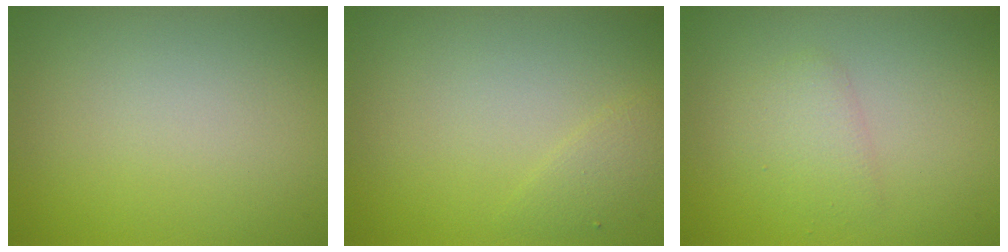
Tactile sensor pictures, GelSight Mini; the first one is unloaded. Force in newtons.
{"total": 1.2, "press": 1.2, "slide": 0.1}
{"total": 1.8, "press": 1.8, "slide": 0.1}